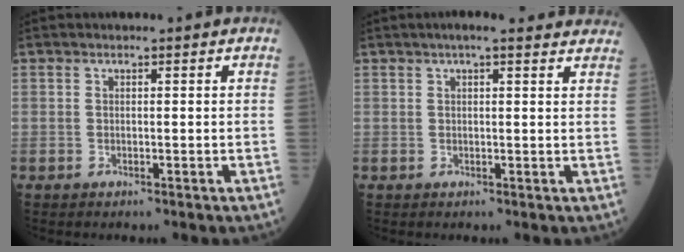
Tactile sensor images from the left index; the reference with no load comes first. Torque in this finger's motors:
{"motor_torque": [0.00, 0.00, 0.00, 0.01]}